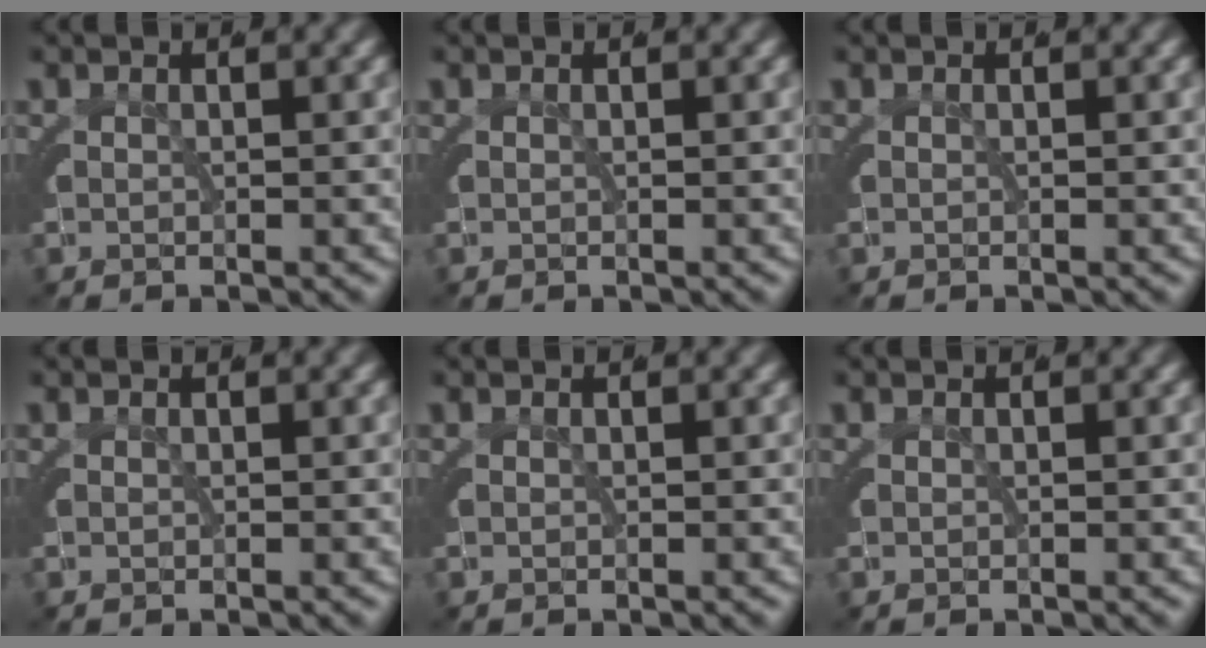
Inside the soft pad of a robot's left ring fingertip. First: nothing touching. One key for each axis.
{"total": 0.0}
{"total": 0.0}
{"total": 0.0}
{"total": 0.0}
{"total": 0.0}